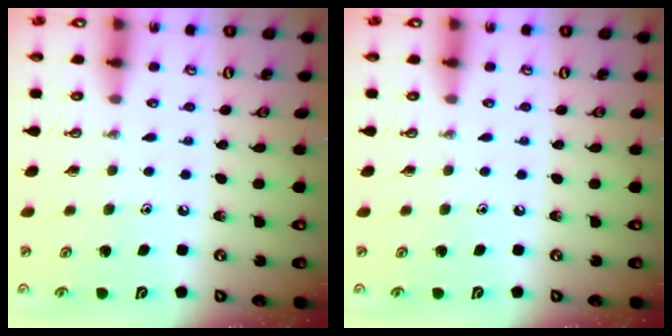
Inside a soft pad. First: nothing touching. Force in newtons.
{"total": 0.0}